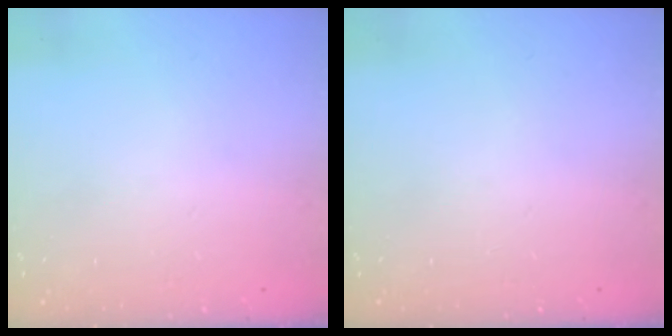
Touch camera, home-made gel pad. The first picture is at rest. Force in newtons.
{"total": 0.0}